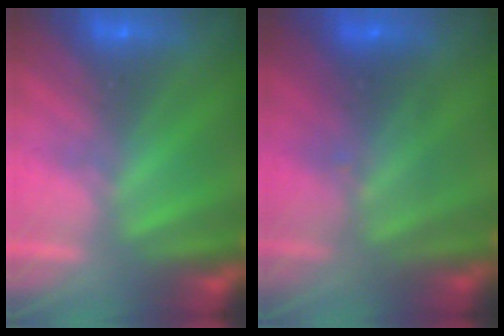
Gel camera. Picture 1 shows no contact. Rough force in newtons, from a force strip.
{"total": 2.3}